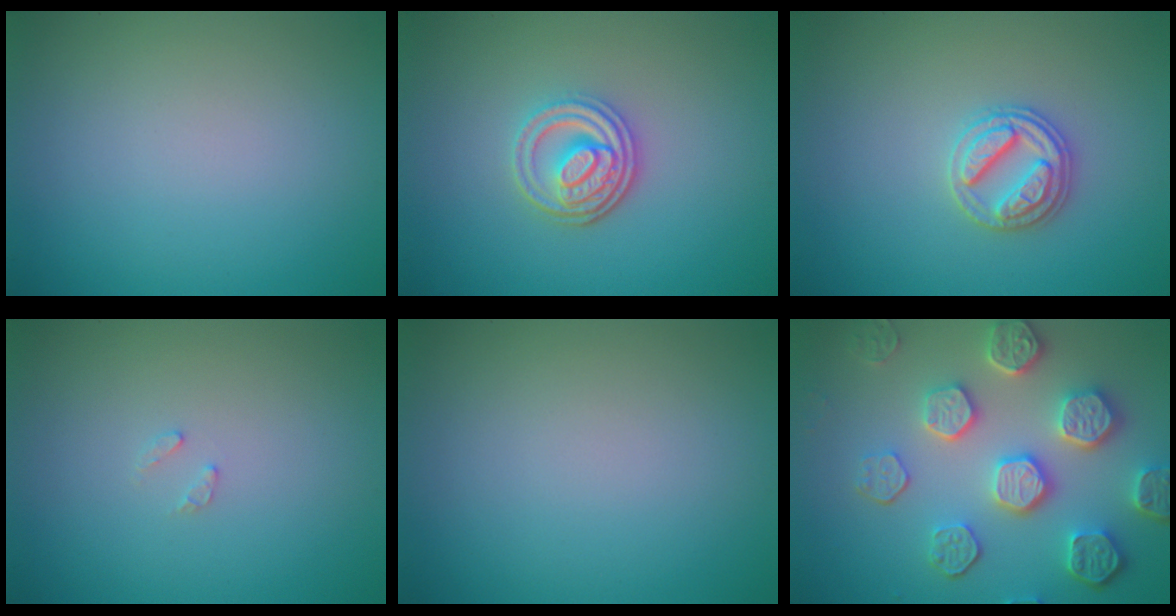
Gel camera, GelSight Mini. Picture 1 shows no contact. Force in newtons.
{"total": 3.9, "press": 3.1, "slide": 2.3}
{"total": 2.8, "press": 2.8, "slide": 0.2}
{"total": 0.8, "press": 0.7, "slide": 0.1}
{"total": 0.0}
{"total": 6.7, "press": 5.5, "slide": 3.8}